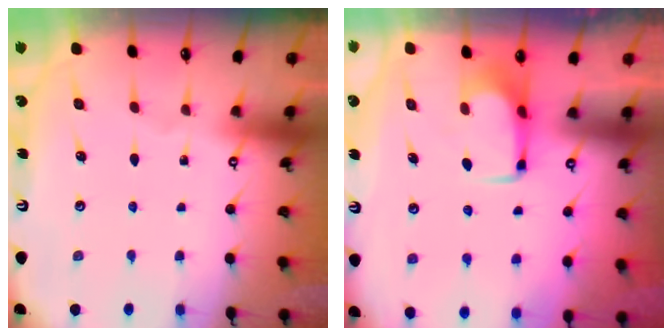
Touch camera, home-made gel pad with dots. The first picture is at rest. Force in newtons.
{"total": 1.5, "press": 1.5, "slide": 0.4}